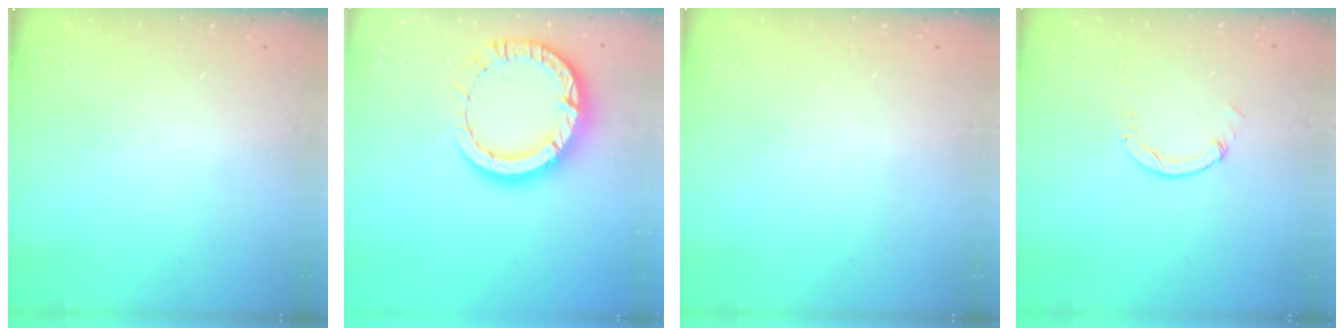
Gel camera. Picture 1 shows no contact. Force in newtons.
{"total": 13.6, "press": 13.5, "slide": 1.1}
{"total": 2.6, "press": 2.6, "slide": 0.2}
{"total": 1.3, "press": 1.2, "slide": 0.2}